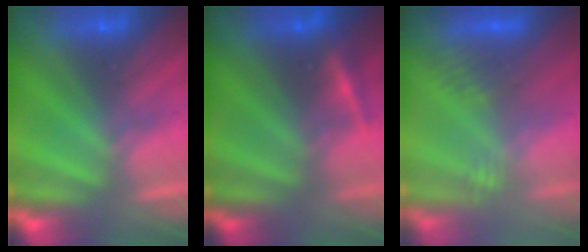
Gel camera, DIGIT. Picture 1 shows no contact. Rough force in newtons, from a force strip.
{"total": 5.3}
{"total": 2.7}